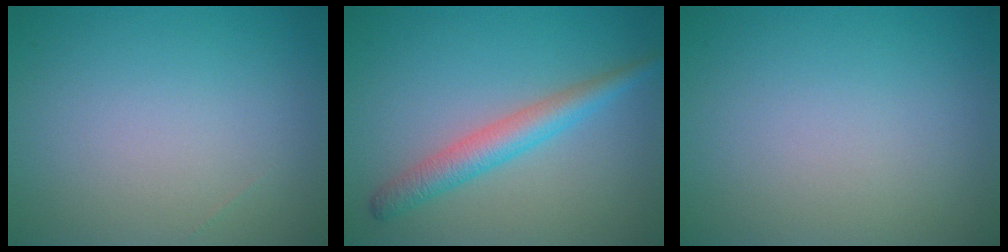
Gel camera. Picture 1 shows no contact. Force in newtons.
{"total": 3.4, "press": 3.4, "slide": 0.1}
{"total": 0.0}